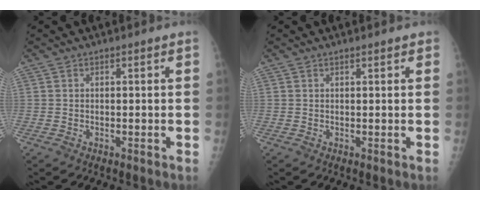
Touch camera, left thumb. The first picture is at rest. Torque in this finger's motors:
{"motor_torque": [-0.12, 0.06, -0.26, -0.19, 0.02]}